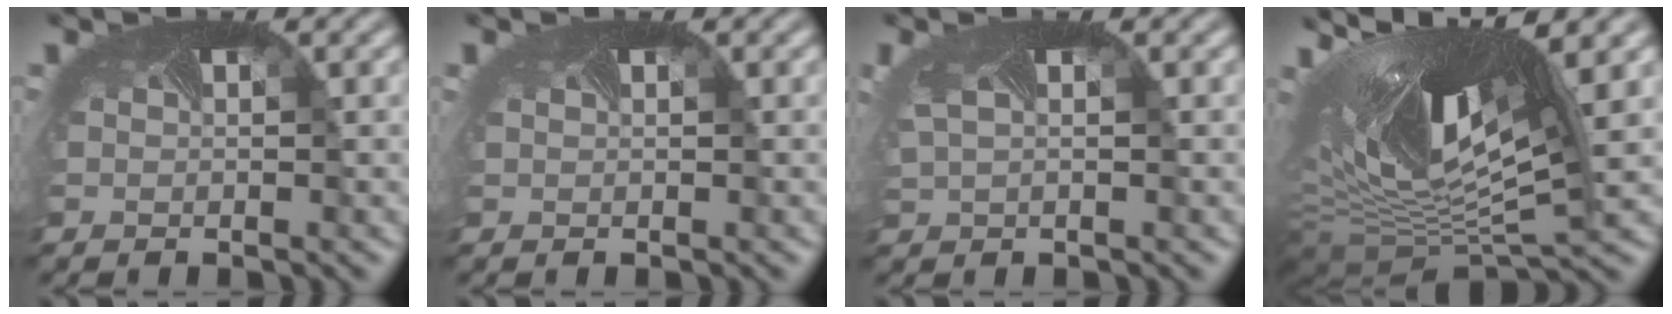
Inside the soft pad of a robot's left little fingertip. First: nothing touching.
{"total": 0.7, "force": [0.3, 0.5, 0.4], "torque": [-0.009, 0.005, 0.004]}
{"total": 2.6, "force": [0.5, 1.6, 2.0], "torque": [-0.055, -0.001, 0.027]}
{"total": 13.7, "force": [4.0, 6.4, 11.4], "torque": [-0.250, -0.011, 0.076]}